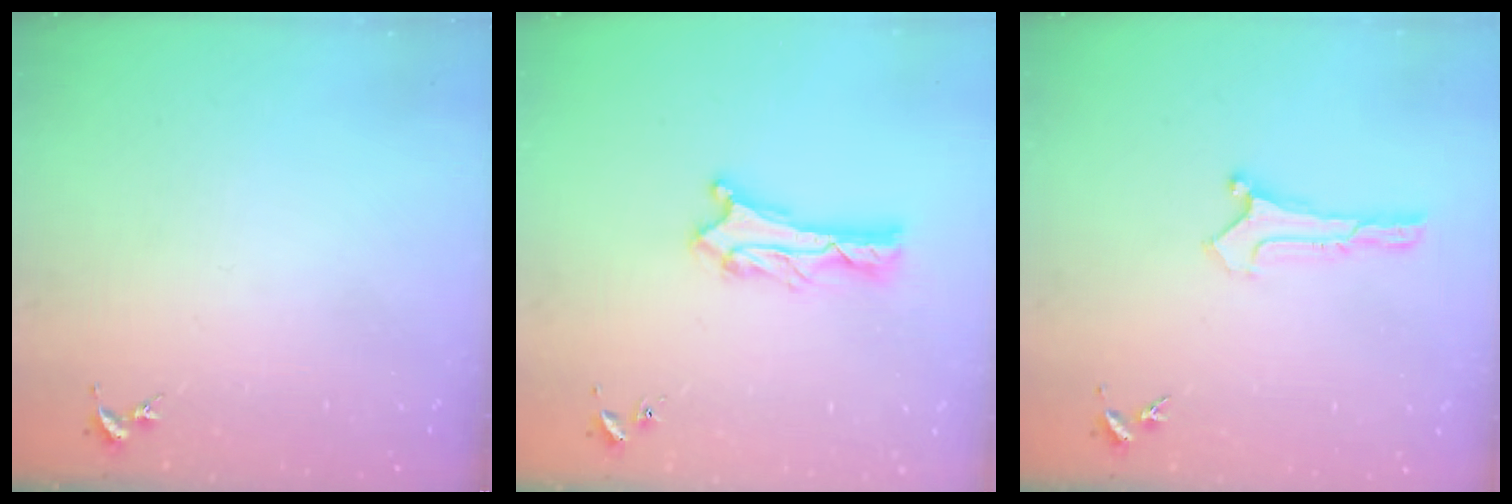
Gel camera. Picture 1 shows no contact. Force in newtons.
{"total": 1.2, "press": 1.1, "slide": 0.1}
{"total": 0.0}